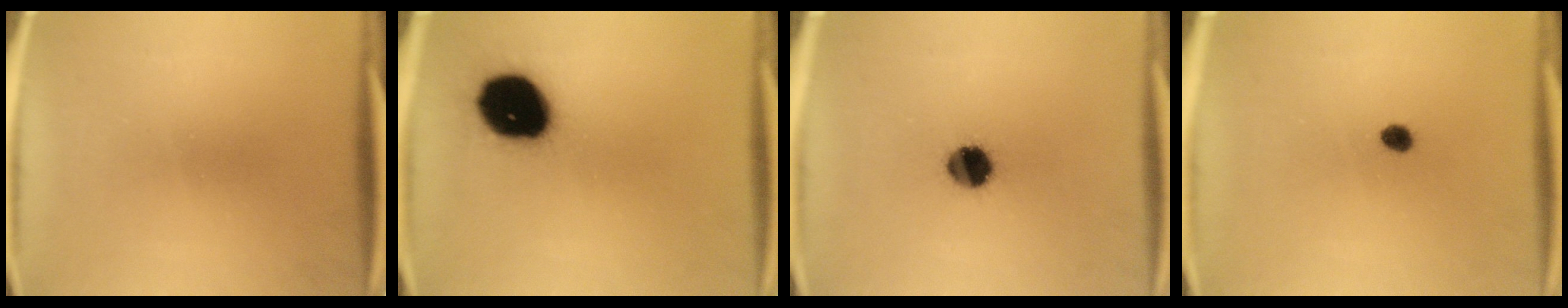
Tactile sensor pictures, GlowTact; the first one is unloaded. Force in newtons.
{"total": 19.1}
{"total": 7.9}
{"total": 2.1}